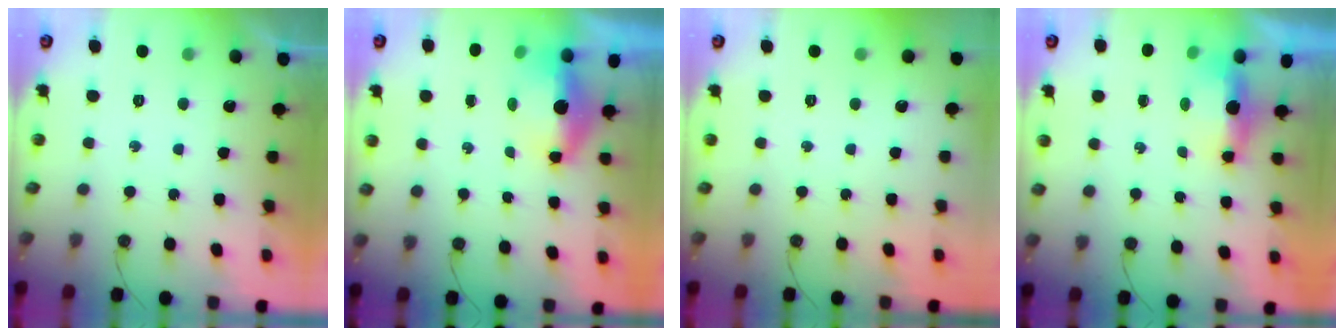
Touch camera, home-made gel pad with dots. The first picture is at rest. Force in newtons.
{"total": 6.1, "press": 5.7, "slide": 2.1}
{"total": 0.0}
{"total": 8.2, "press": 5.7, "slide": 5.8}